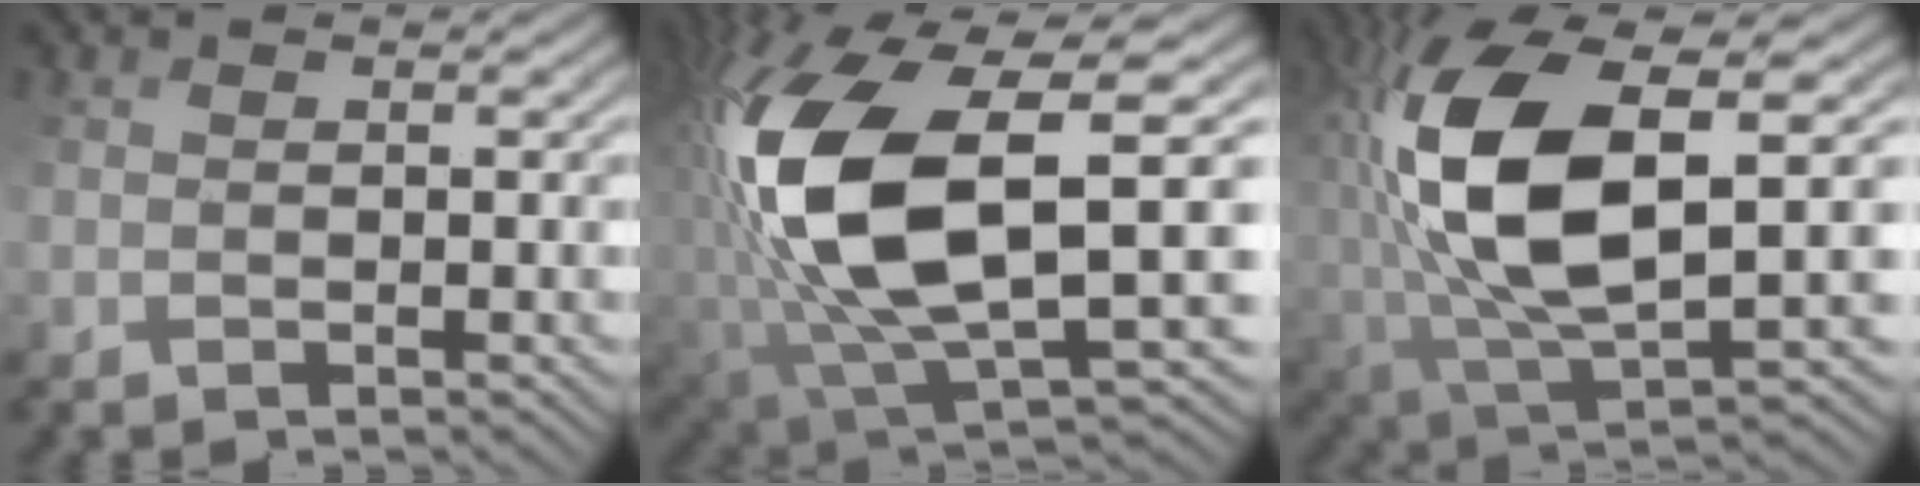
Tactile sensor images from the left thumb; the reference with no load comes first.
{"total": 15.5, "force": [2.2, 8.3, 12.9], "torque": [-0.284, -0.007, 0.038]}
{"total": 14.0, "force": [2.9, 5.8, 12.3], "torque": [-0.263, 0.006, 0.055]}